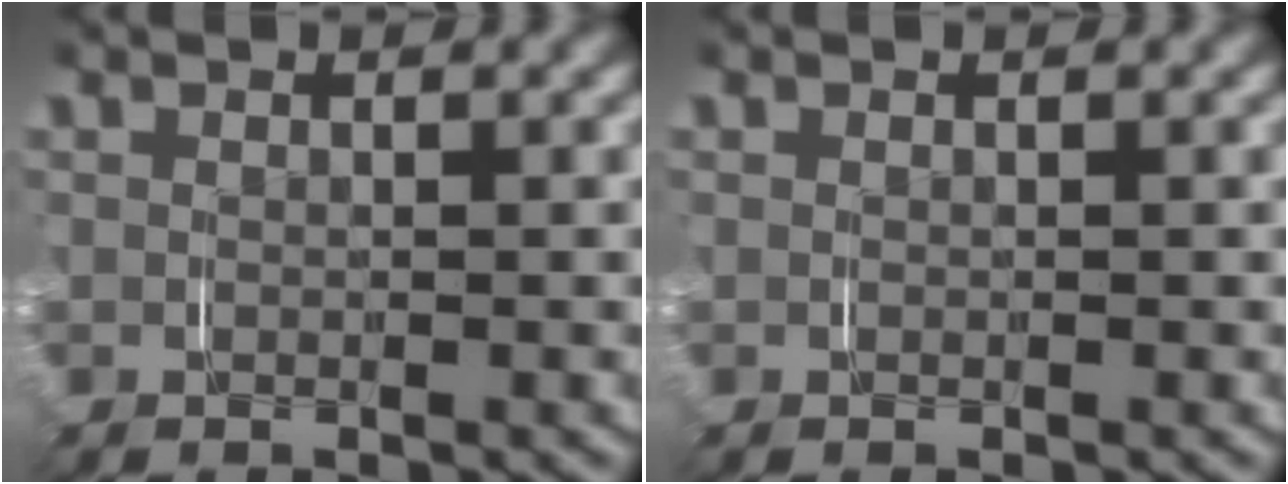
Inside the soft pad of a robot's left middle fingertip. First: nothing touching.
{"total": 0.0}